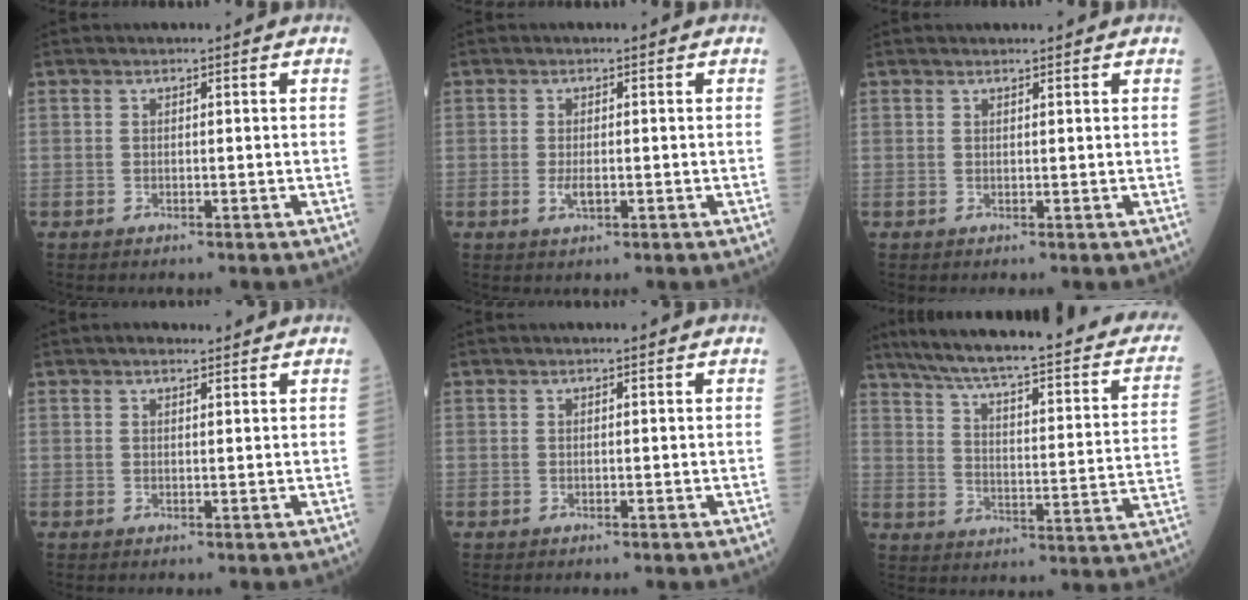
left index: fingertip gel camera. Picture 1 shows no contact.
{"total": 1.8, "force": [-0.5, 0.7, 1.6], "torque": [-0.033, -0.005, -0.006]}
{"total": 1.5, "force": [1.4, 0.1, 0.3], "torque": [-0.007, 0.008, 0.022]}
{"total": 2.1, "force": [1.8, 0.6, 0.9], "torque": [-0.018, 0.014, 0.027]}
{"total": 0.0}
{"total": 27.4, "force": [21.4, 4.6, 16.5], "torque": [-0.244, -0.007, 0.271]}